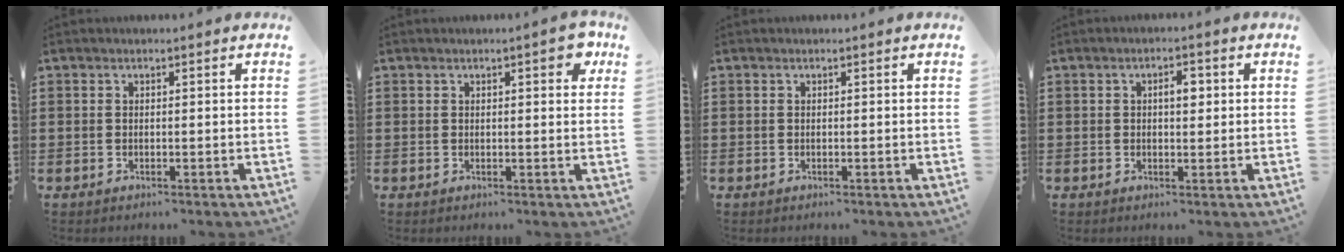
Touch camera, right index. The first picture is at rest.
{"total": 2.8, "force": [1.3, 0.9, 2.3], "torque": [-0.025, -0.002, 0.015]}
{"total": 0.0}
{"total": 2.9, "force": [0.4, 1.2, 2.5], "torque": [-0.043, 0.004, 0.003]}